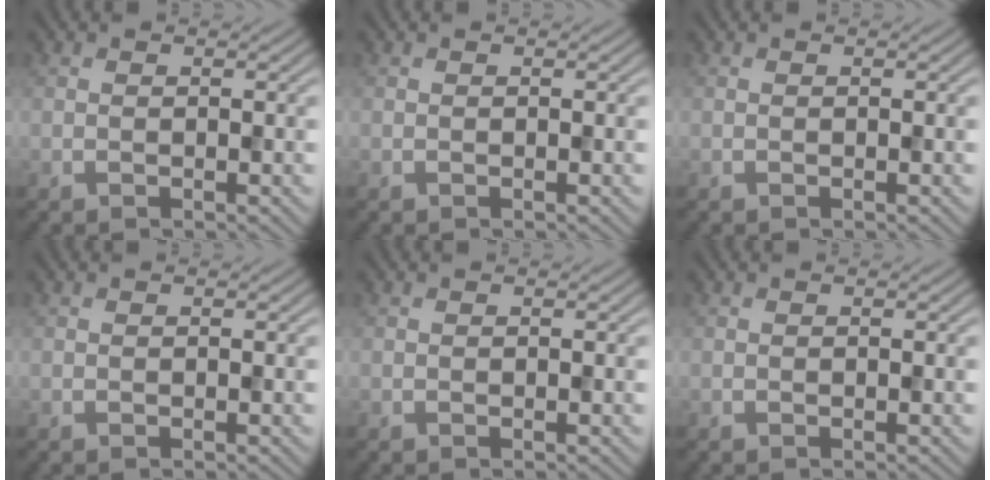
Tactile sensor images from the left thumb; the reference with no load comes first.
{"total": 0.0}
{"total": 0.0}
{"total": 0.0}
{"total": 0.0}
{"total": 0.0}